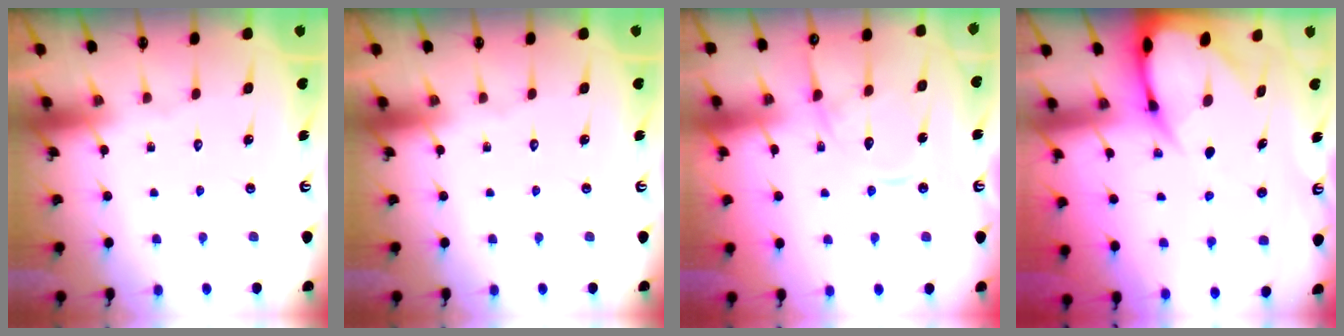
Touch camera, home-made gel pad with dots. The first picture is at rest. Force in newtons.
{"total": 0.0}
{"total": 11.6, "press": 11.5, "slide": 1.3}
{"total": 7.2, "press": 7.2, "slide": 0.8}